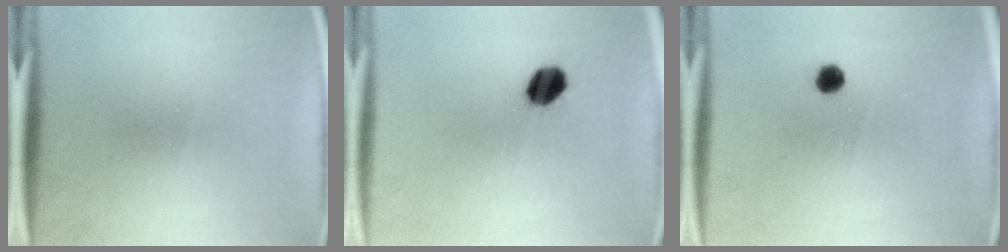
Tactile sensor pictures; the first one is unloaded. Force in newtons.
{"total": 6.1}
{"total": 2.3}